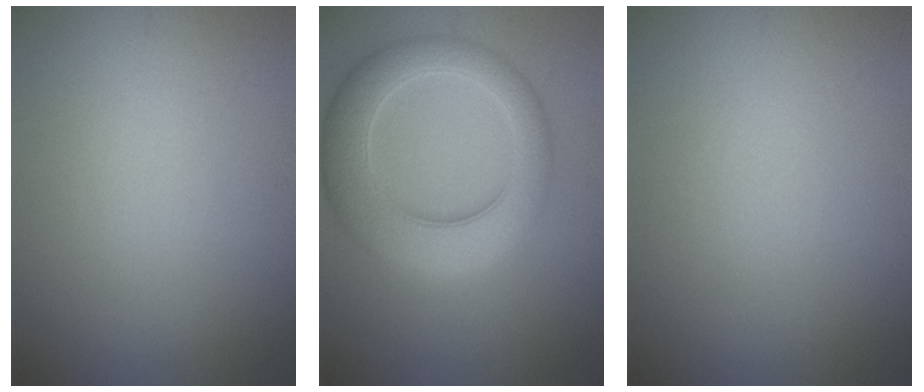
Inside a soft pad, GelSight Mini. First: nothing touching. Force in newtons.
{"total": 7.3, "press": 7.2, "slide": 0.4}
{"total": 0.0}